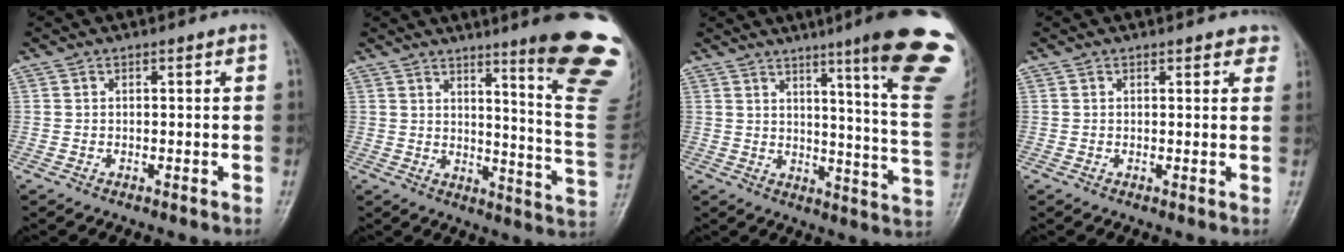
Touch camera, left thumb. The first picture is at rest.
{"total": 20.1, "force": [12.5, 1.7, 15.7], "torque": [-0.171, -0.091, 0.159]}
{"total": 21.4, "force": [12.4, 1.2, 17.4], "torque": [-0.202, -0.072, 0.155]}
{"total": 2.8, "force": [2.0, 1.3, 1.4], "torque": [0.011, -0.003, 0.017]}